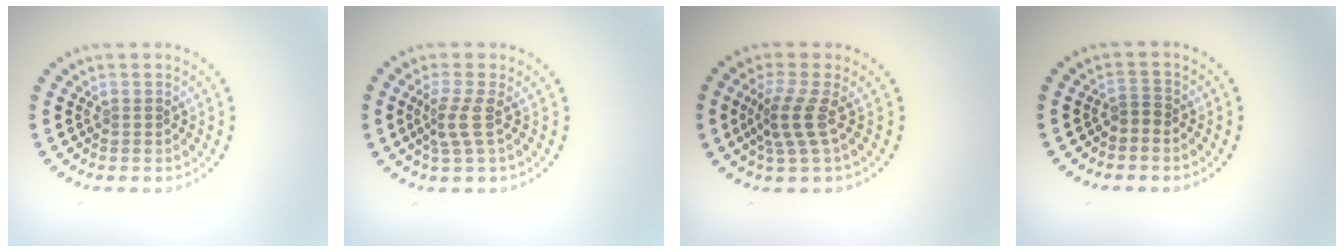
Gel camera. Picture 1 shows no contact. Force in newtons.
{"total": 2.2, "press": 1.6, "slide": 1.5}
{"total": 2.9, "press": 2.3, "slide": 1.8}
{"total": 1.1, "press": 0.8, "slide": 0.7}